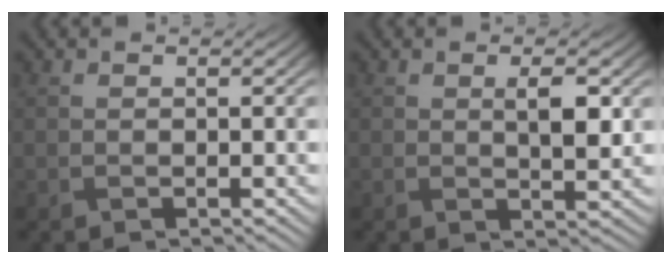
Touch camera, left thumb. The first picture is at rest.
{"total": 2.7, "force": [0.8, 0.7, 2.5], "torque": [-0.049, -0.004, 0.017]}